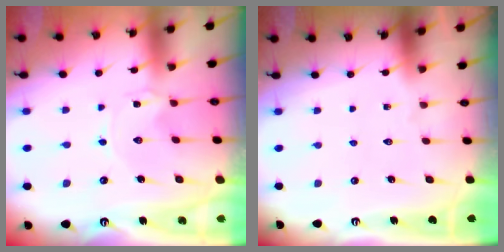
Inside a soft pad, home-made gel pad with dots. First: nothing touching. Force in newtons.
{"total": 0.0}